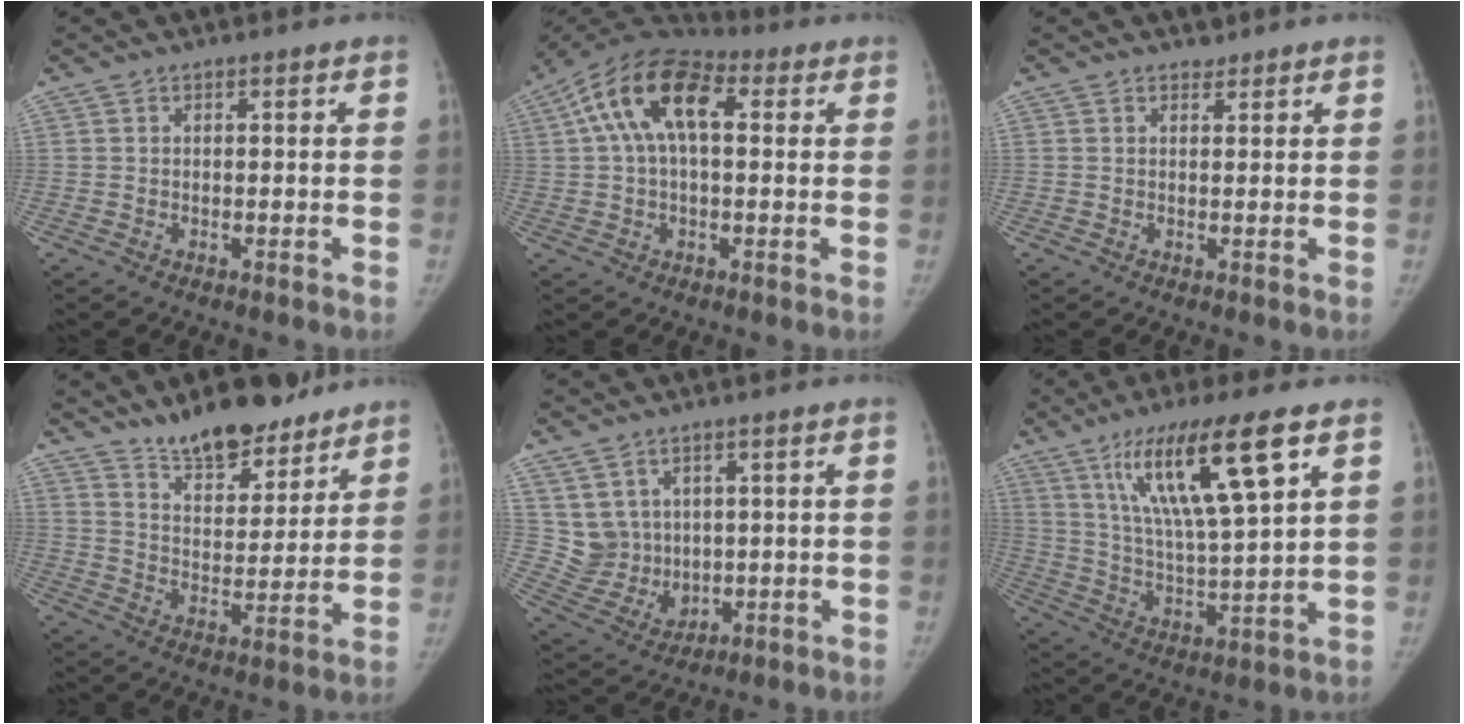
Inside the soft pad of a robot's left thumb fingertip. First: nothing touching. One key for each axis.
{"total": 14.7, "fx": 3.7, "fy": 8.0, "fz": 11.8, "tx": -0.214, "ty": 0.037, "tz": 0.055}
{"total": 1.3, "fx": 1.1, "fy": 0.6, "fz": 0.0, "tx": 0.009, "ty": -0.008, "tz": 0.012}
{"total": 13.2, "fx": 10.7, "fy": 5.0, "fz": 5.9, "tx": -0.056, "ty": -0.067, "tz": 0.178}
{"total": 7.3, "fx": 3.1, "fy": 6.1, "fz": 2.3, "tx": -0.020, "ty": -0.029, "tz": 0.083}
{"total": 17.7, "fx": 8.9, "fy": 2.8, "fz": 15.1, "tx": -0.266, "ty": -0.036, "tz": 0.164}